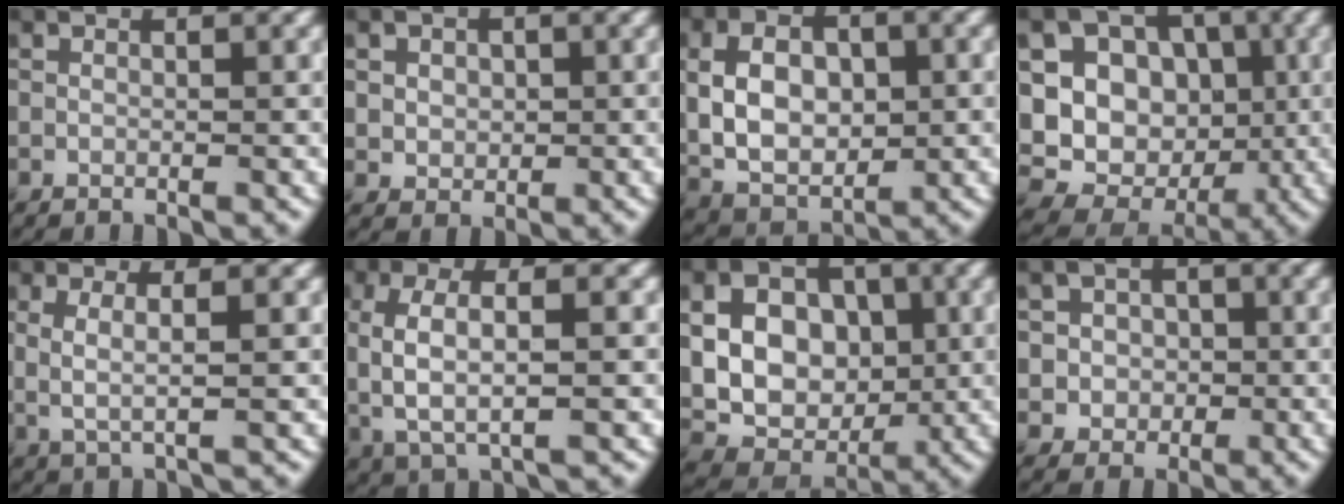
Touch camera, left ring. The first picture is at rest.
{"total": 2.5, "force": [0.7, 2.0, 1.2], "torque": [-0.025, 0.005, 0.016]}
{"total": 7.1, "force": [-0.1, 4.6, 5.4], "torque": [-0.099, 0.001, -0.001]}
{"total": 14.8, "force": [0.6, 13.3, 6.5], "torque": [-0.150, 0.045, -0.001]}
{"total": 2.5, "force": [0.4, 0.7, 2.3], "torque": [-0.046, -0.003, 0.006]}
{"total": 5.2, "force": [0.0, 2.1, 4.7], "torque": [-0.094, 0.002, 0.000]}
{"total": 11.7, "force": [1.3, 9.2, 7.1], "torque": [-0.132, 0.025, 0.022]}
{"total": 4.1, "force": [0.4, 3.9, 1.4], "torque": [-0.010, 0.012, -0.004]}